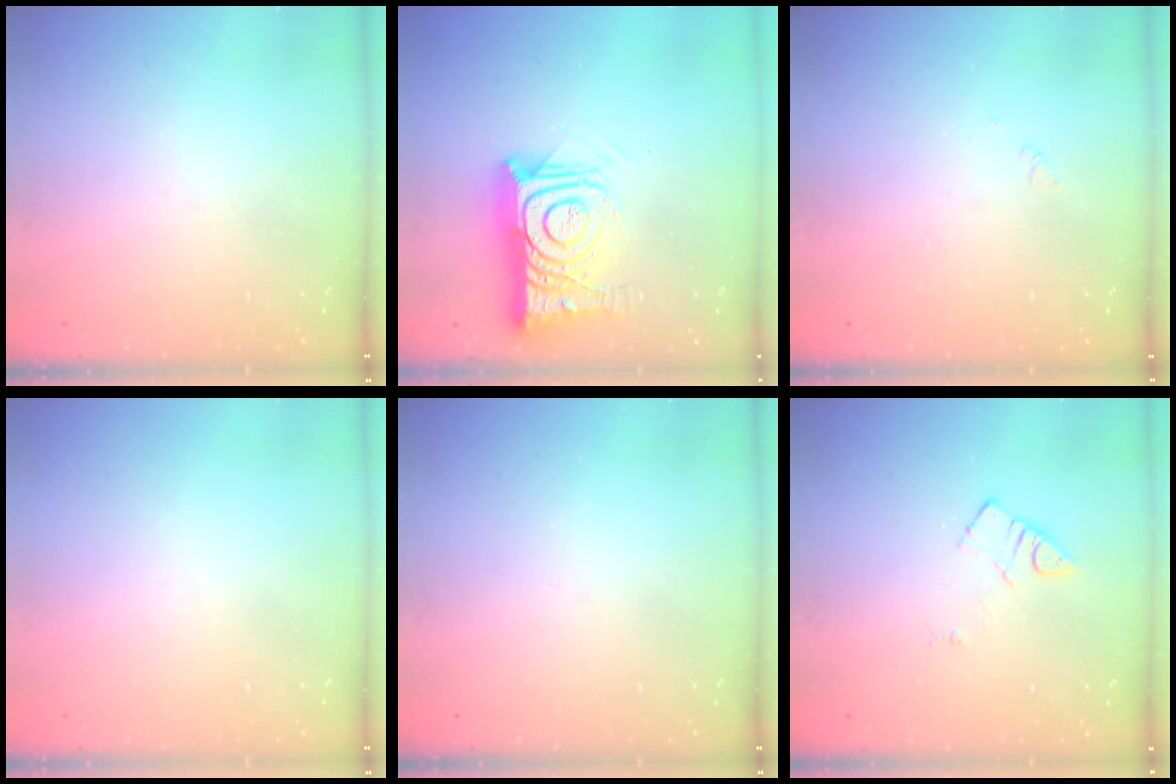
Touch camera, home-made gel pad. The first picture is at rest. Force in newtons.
{"total": 16.3, "press": 16.2, "slide": 1.4}
{"total": 2.9, "press": 2.9, "slide": 0.5}
{"total": 1.5, "press": 1.5, "slide": 0.1}
{"total": 0.0}
{"total": 3.8, "press": 3.8, "slide": 0.4}